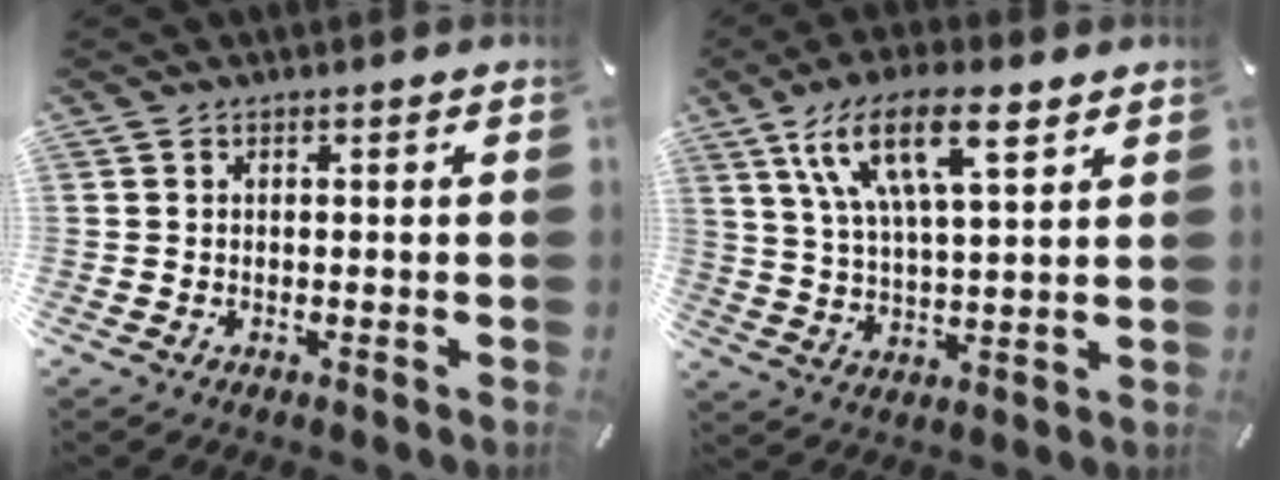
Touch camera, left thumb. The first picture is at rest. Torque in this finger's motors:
{"motor_torque": [0.83, 0.25, 1.72, -1.05, 0.21]}